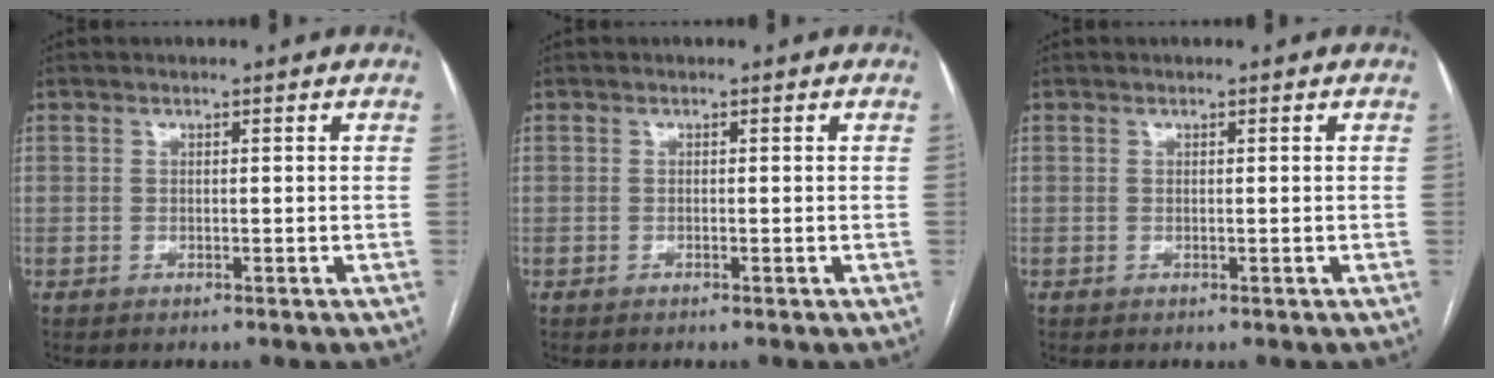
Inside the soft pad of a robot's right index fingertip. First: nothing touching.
{"total": 0.0}
{"total": 0.0}